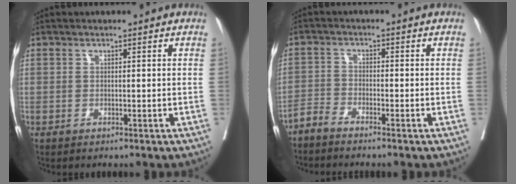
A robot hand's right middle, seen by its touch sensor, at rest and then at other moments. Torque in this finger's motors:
{"motor_torque": [-0.10, -0.08, -0.02, 0.00]}